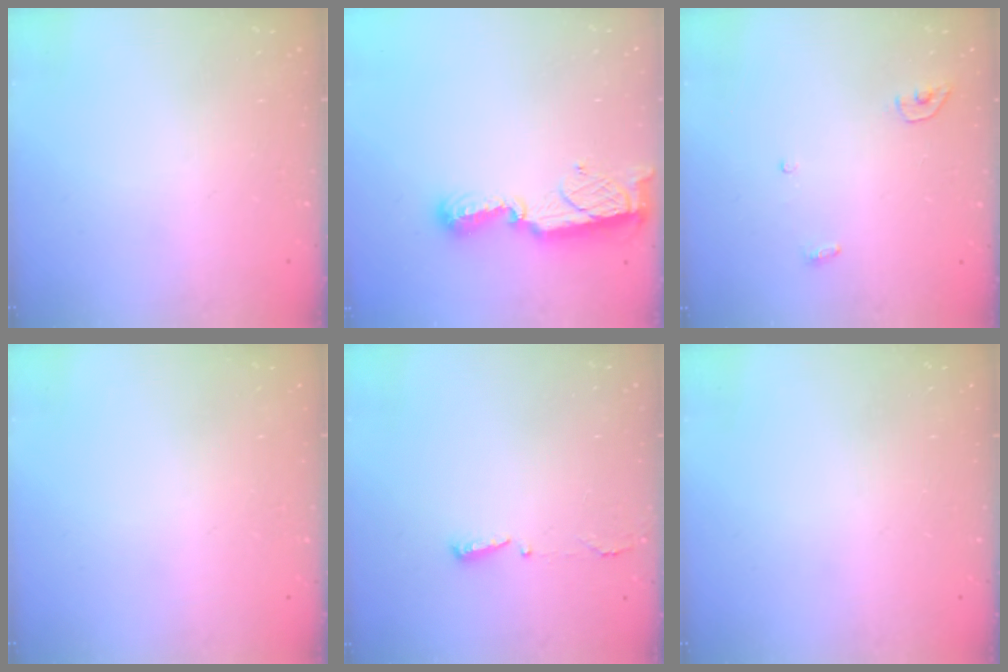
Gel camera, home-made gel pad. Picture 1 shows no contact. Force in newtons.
{"total": 8.5, "press": 8.4, "slide": 0.2}
{"total": 3.4, "press": 3.4, "slide": 0.3}
{"total": 0.0}
{"total": 2.9, "press": 2.8, "slide": 0.6}
{"total": 0.0}